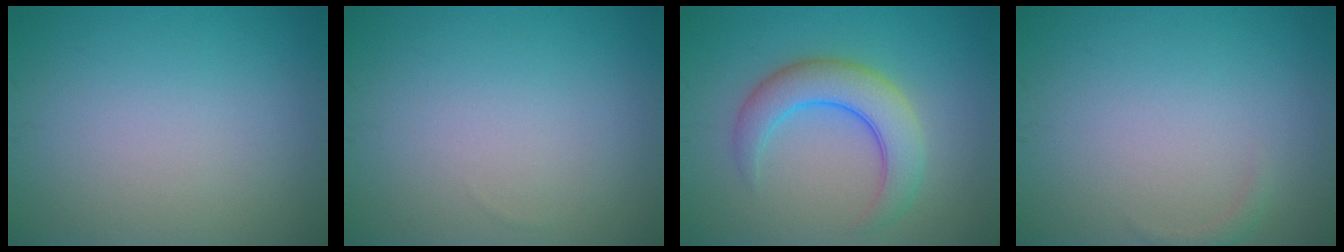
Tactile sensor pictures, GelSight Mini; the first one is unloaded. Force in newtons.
{"total": 0.0}
{"total": 5.3, "press": 5.3, "slide": 0.2}
{"total": 0.7, "press": 0.7, "slide": 0.1}